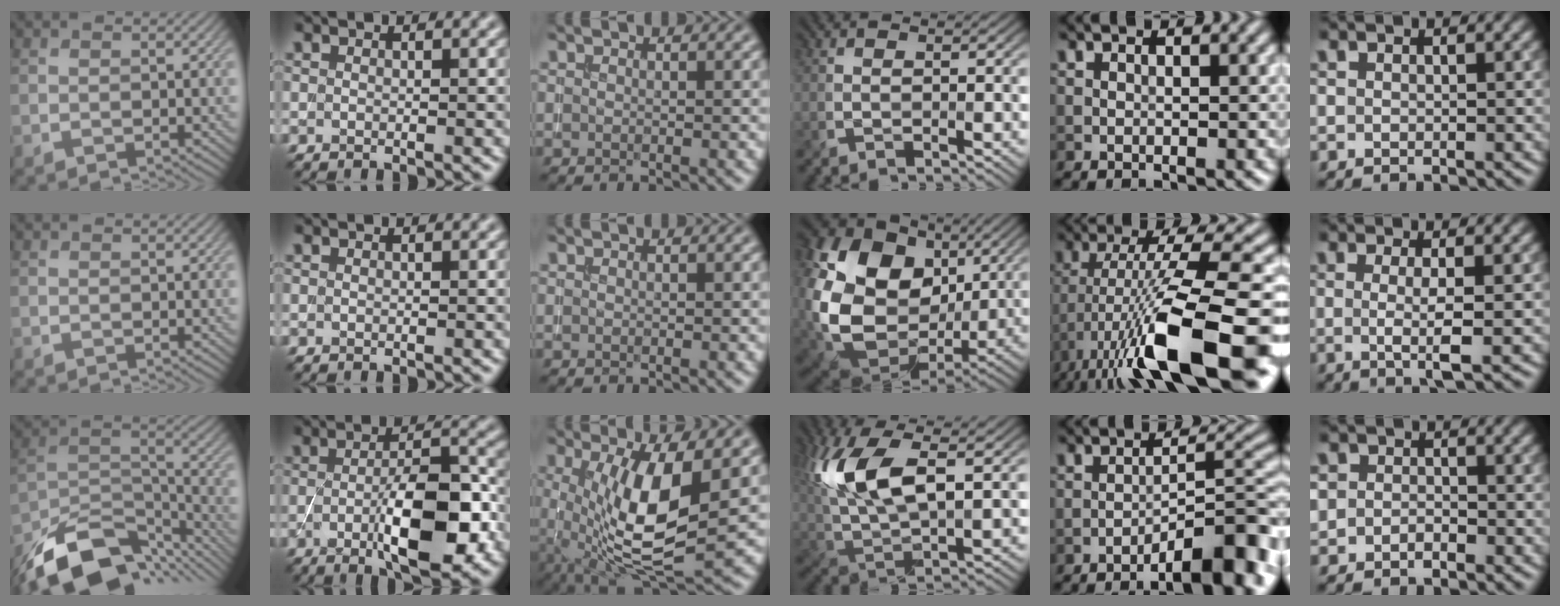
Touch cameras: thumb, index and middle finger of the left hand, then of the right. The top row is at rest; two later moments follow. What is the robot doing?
{"motion": "extract", "object": "backpack"}